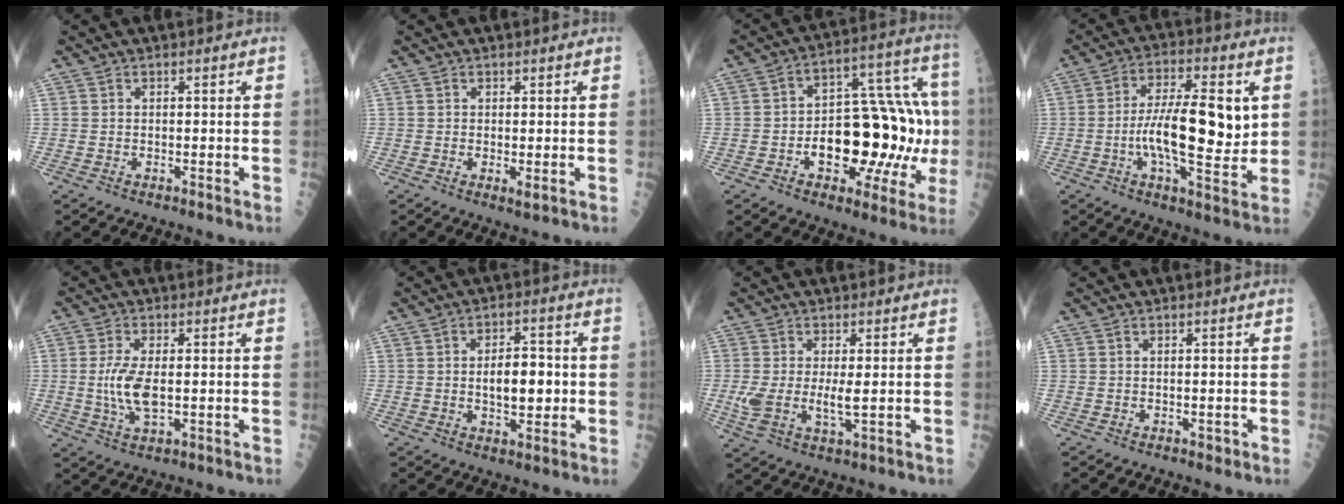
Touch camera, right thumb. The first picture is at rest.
{"total": 1.4, "force": [-0.1, 0.4, 1.4], "torque": [-0.025, -0.006, -0.001]}
{"total": 23.6, "force": [-3.1, 11.9, 20.1], "torque": [-0.264, 0.049, -0.031]}
{"total": 14.8, "force": [0.7, 5.0, 13.9], "torque": [-0.225, 0.001, 0.010]}
{"total": 7.3, "force": [-0.2, 2.9, 6.7], "torque": [-0.139, -0.008, -0.001]}
{"total": 8.0, "force": [-0.1, 4.1, 6.9], "torque": [-0.084, 0.005, 0.000]}
{"total": 6.5, "force": [0.0, 2.2, 6.1], "torque": [-0.139, -0.012, 0.004]}
{"total": 0.6, "force": [-0.2, 0.4, 0.4], "torque": [0.001, 0.001, -0.003]}